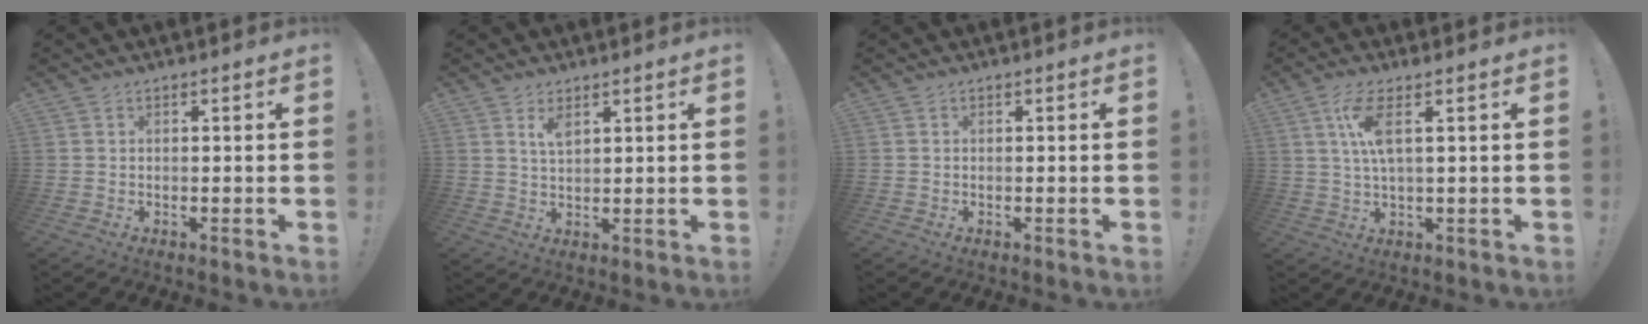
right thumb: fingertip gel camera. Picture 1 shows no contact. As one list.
[{"total": 3.5, "force": [2.2, 1.2, 2.5], "torque": [-0.044, -0.009, 0.036]}, {"total": 0.0}, {"total": 8.1, "force": [2.5, 1.5, 7.6], "torque": [-0.152, -0.006, 0.042]}]